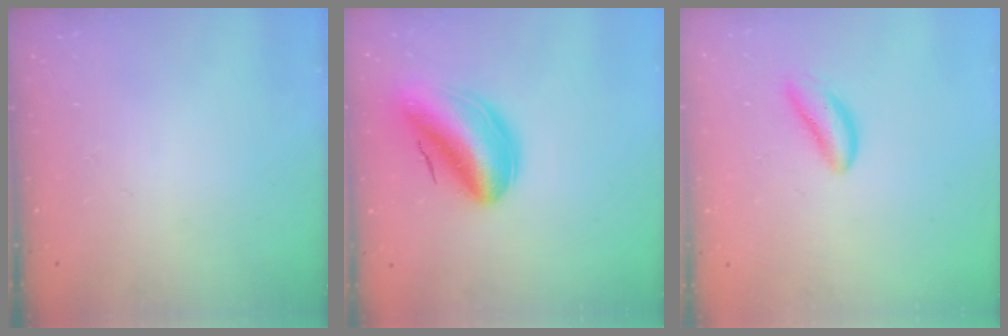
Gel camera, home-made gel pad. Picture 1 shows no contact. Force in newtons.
{"total": 16.1, "press": 15.5, "slide": 4.5}
{"total": 3.0, "press": 3.0, "slide": 0.1}